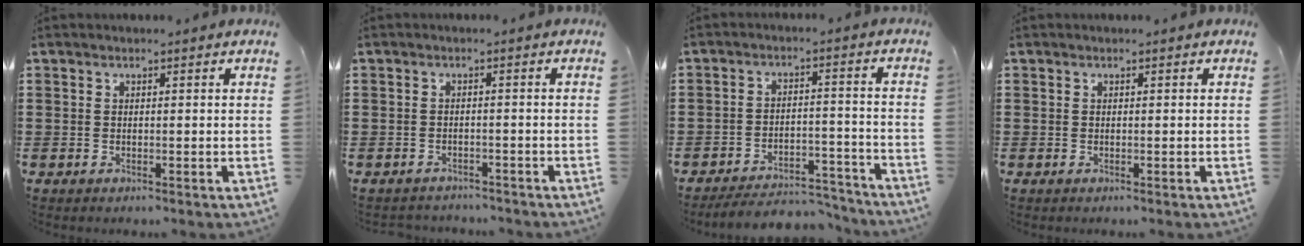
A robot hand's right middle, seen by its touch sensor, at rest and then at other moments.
{"total": 1.7, "force": [-1.7, 0.3, -0.3], "torque": [-0.002, -0.002, -0.038]}
{"total": 5.3, "force": [-5.2, 0.7, 1.0], "torque": [-0.022, 0.007, -0.104]}
{"total": 0.0}